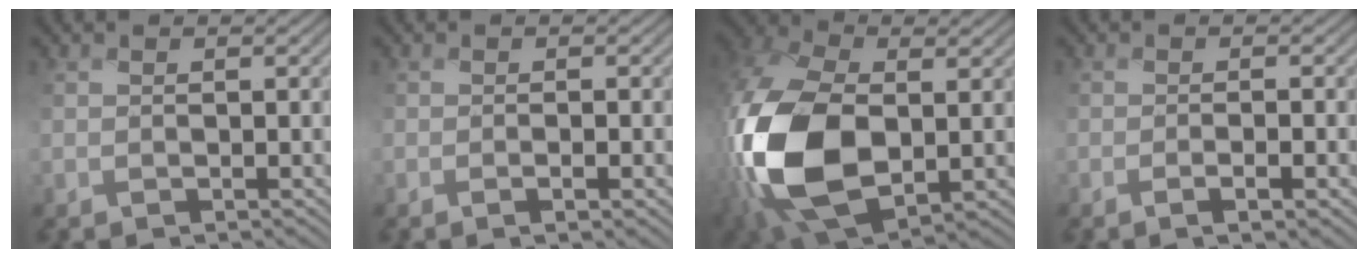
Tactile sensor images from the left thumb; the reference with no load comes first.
{"total": 2.1, "force": [-0.8, 0.4, 2.0], "torque": [-0.035, 0.002, -0.015]}
{"total": 18.6, "force": [-1.4, 11.6, 14.5], "torque": [-0.368, -0.031, -0.008]}
{"total": 3.3, "force": [-1.4, 0.6, 2.9], "torque": [-0.049, 0.004, -0.026]}